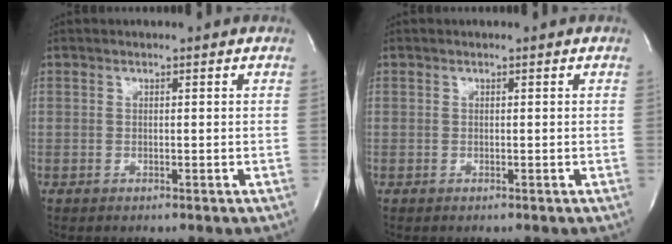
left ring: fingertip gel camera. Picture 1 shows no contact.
{"total": 0.0}